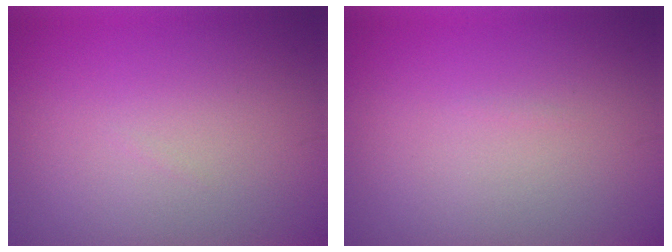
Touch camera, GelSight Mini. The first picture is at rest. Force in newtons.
{"total": 0.0}